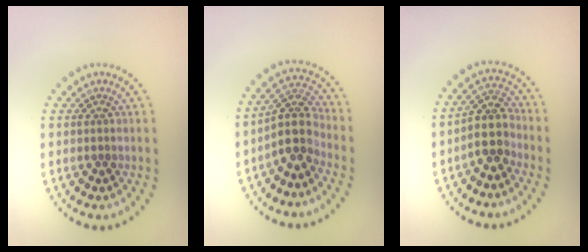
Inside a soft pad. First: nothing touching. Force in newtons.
{"total": 3.9, "press": 3.2, "slide": 2.4}
{"total": 3.4, "press": 2.9, "slide": 1.7}